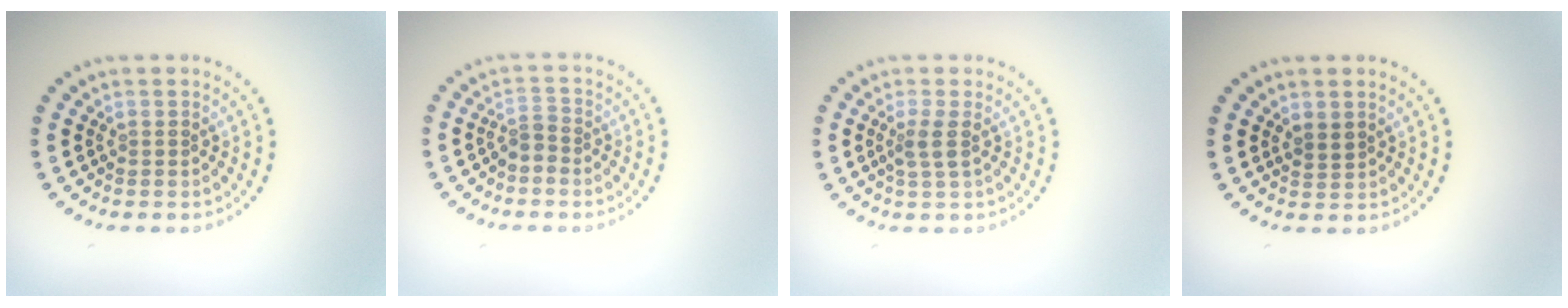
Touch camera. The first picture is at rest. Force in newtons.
{"total": 1.7, "press": 1.2, "slide": 1.1}
{"total": 1.6, "press": 1.3, "slide": 0.9}
{"total": 1.3, "press": 1.1, "slide": 0.7}